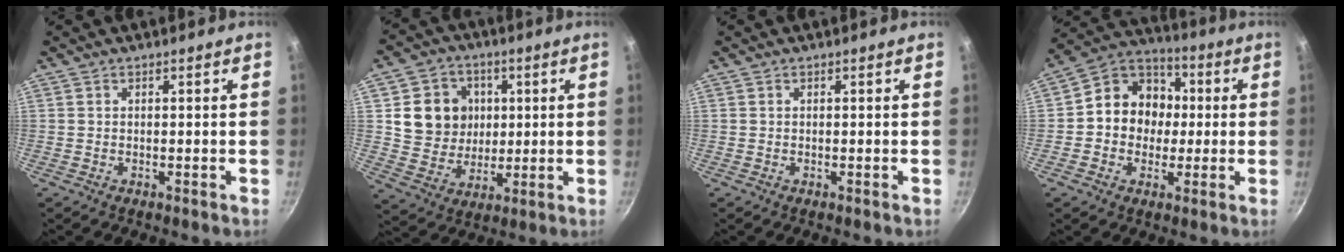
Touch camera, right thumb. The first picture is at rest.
{"total": 11.9, "force": [2.3, 10.7, 4.7], "torque": [-0.051, -0.004, 0.044]}
{"total": 0.0}
{"total": 12.6, "force": [0.1, 11.0, 6.1], "torque": [-0.052, 0.030, -0.019]}